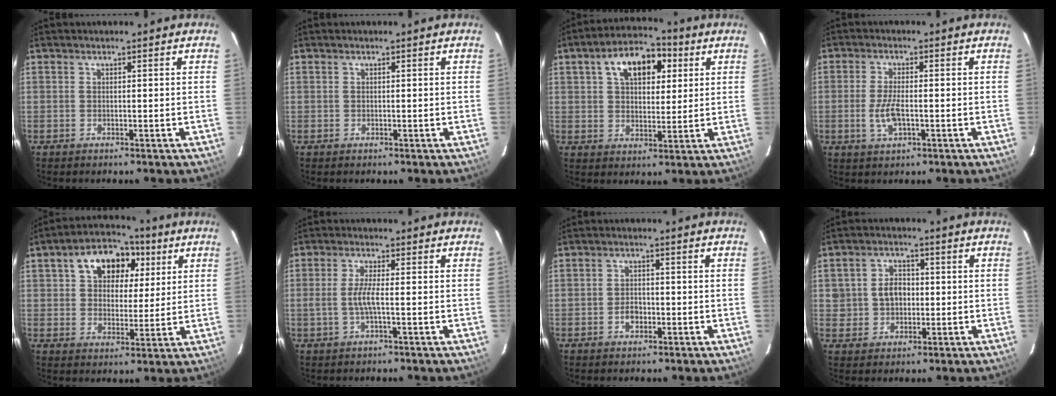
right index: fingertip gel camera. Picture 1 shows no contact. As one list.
[{"total": 0.0}, {"total": 11.9, "force": [4.7, 6.9, 8.4], "torque": [-0.138, 0.037, 0.075]}, {"total": 4.9, "force": [-1.2, 1.8, 4.4], "torque": [-0.094, -0.004, -0.023]}, {"total": 12.3, "force": [4.9, 8.6, 7.3], "torque": [-0.139, 0.037, 0.079]}, {"total": 3.4, "force": [-0.8, -0.1, 3.3], "torque": [-0.067, 0.000, -0.015]}, {"total": 2.6, "force": [-1.1, 1.9, 1.4], "torque": [-0.025, 0.006, -0.018]}, {"total": 5.7, "force": [0.1, 5.1, 2.4], "torque": [-0.045, 0.020, 0.008]}]